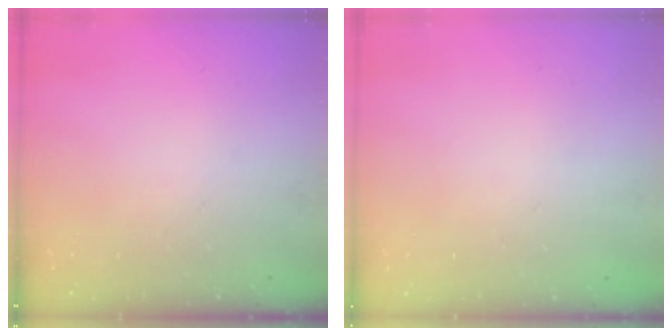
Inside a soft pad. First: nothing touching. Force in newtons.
{"total": 1.9, "press": 1.9, "slide": 0.2}